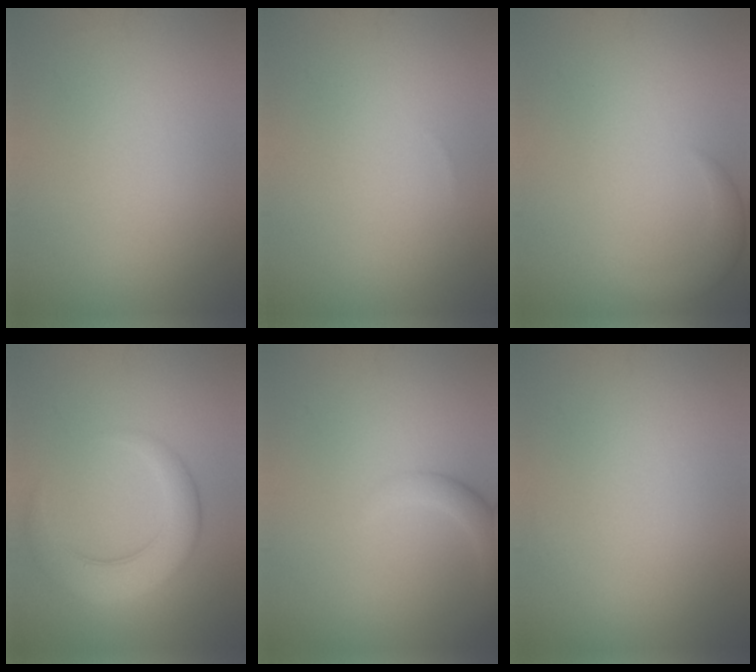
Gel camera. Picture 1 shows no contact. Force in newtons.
{"total": 0.0}
{"total": 2.2, "press": 2.2, "slide": 0.2}
{"total": 5.4, "press": 5.4, "slide": 0.1}
{"total": 2.3, "press": 2.3, "slide": 0.3}
{"total": 0.0}